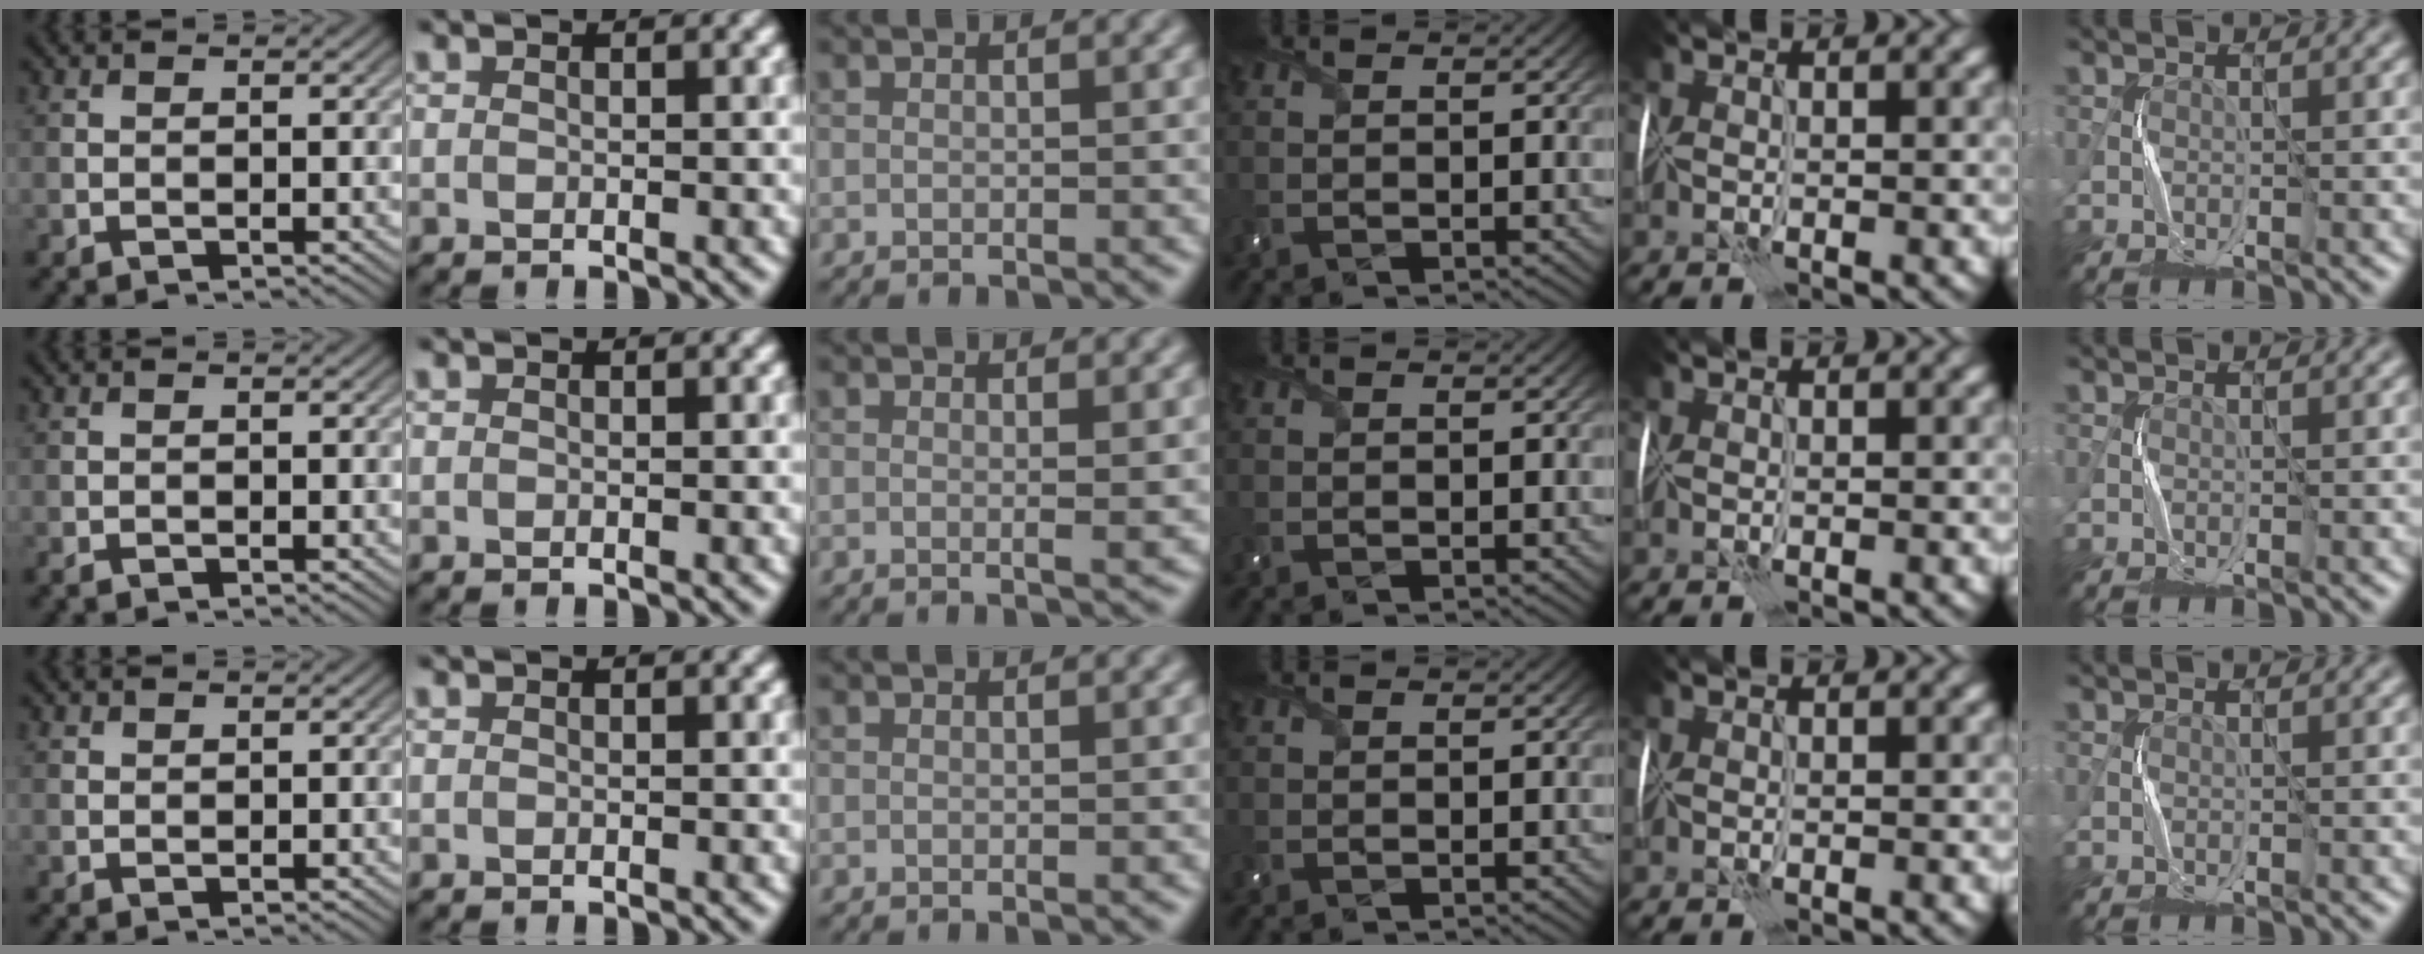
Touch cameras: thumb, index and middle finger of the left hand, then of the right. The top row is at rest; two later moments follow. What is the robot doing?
{"motion": "wrap", "object": "cellophane"}